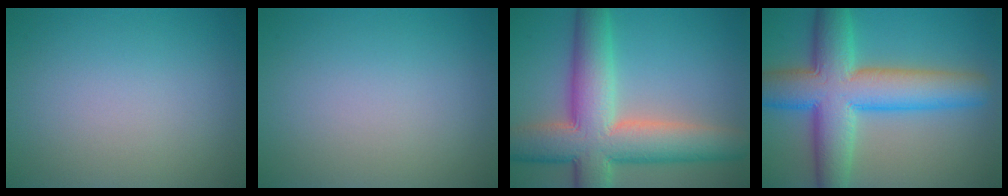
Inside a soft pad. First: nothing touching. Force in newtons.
{"total": 0.0}
{"total": 11.1, "press": 11.0, "slide": 0.5}
{"total": 10.5, "press": 10.5, "slide": 0.3}